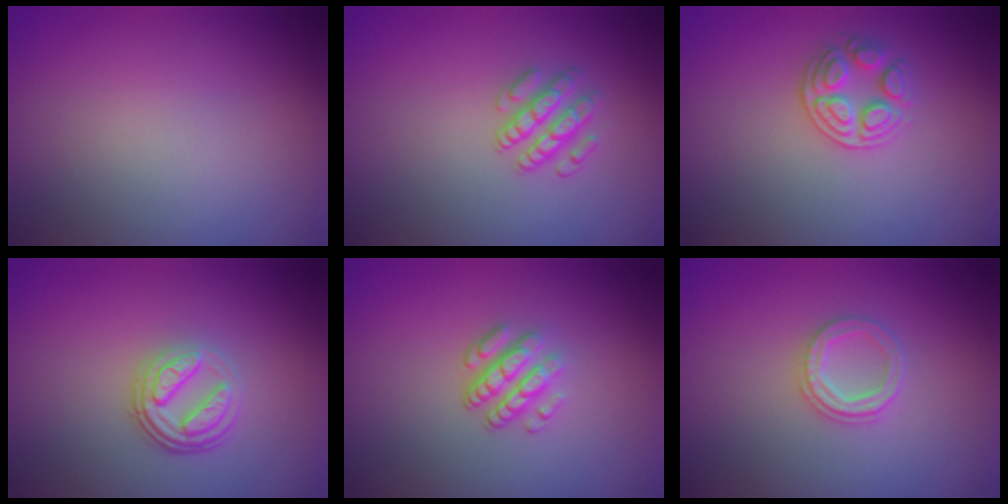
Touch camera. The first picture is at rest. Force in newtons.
{"total": 2.4, "press": 2.3, "slide": 0.6}
{"total": 2.7, "press": 2.6, "slide": 0.4}
{"total": 3.8, "press": 2.7, "slide": 2.7}
{"total": 3.3, "press": 2.3, "slide": 2.3}
{"total": 2.4, "press": 2.4, "slide": 0.4}